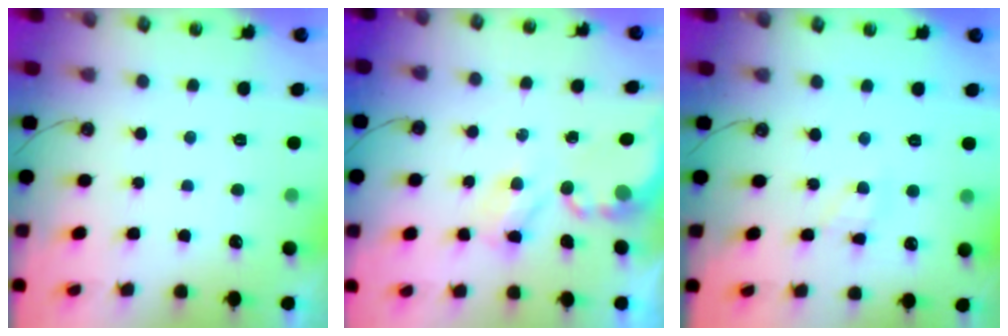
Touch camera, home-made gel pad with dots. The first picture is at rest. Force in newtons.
{"total": 4.0, "press": 4.0, "slide": 0.3}
{"total": 5.6, "press": 5.6, "slide": 0.3}